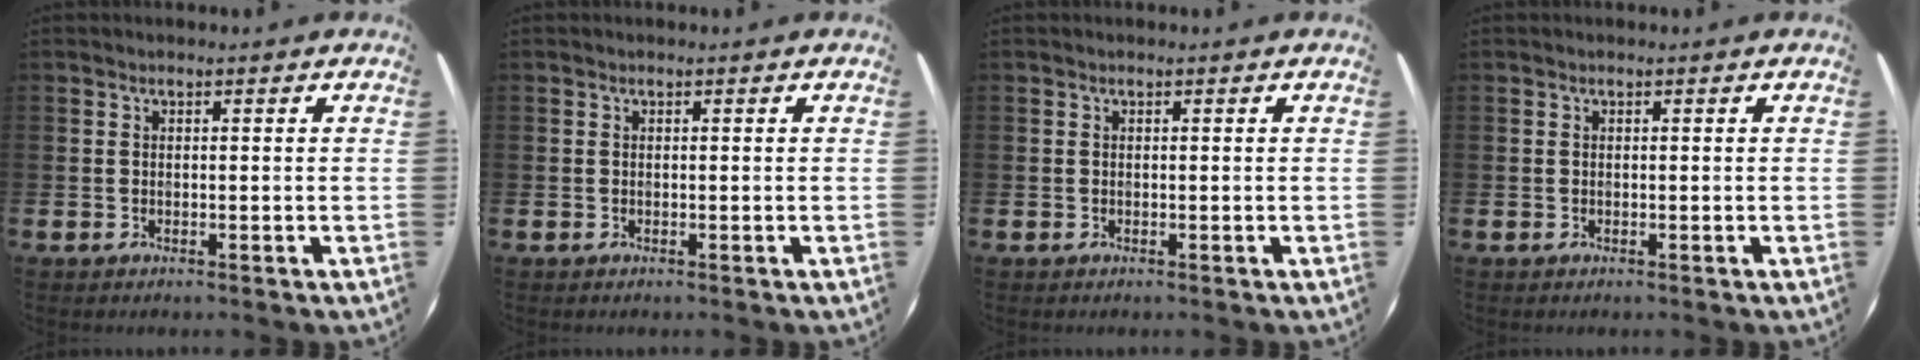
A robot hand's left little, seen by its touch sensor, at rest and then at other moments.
{"total": 0.0}
{"total": 0.0}
{"total": 0.0}